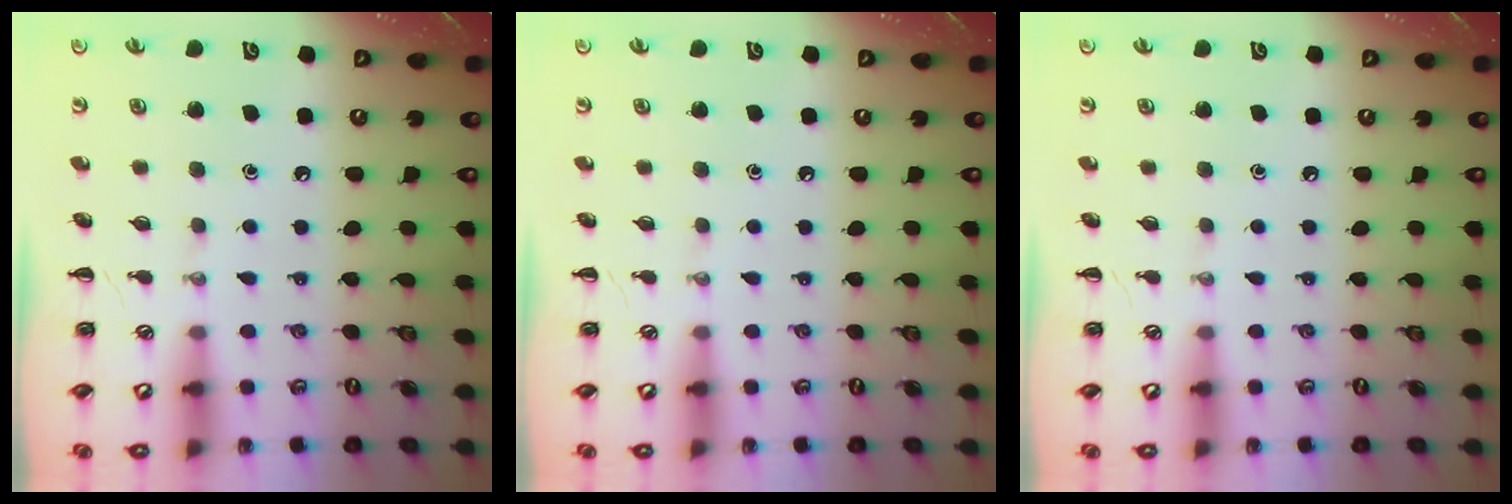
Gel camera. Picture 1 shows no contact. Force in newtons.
{"total": 0.0}
{"total": 0.0}